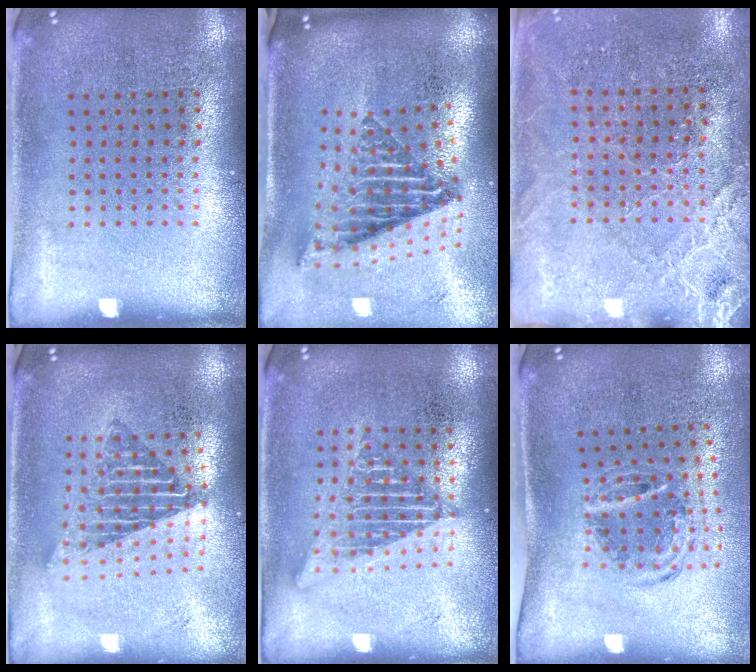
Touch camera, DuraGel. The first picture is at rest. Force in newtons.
{"total": 2.7, "press": 1.7, "slide": 2.1}
{"total": 2.8, "press": 2.8, "slide": 0.2}
{"total": 1.7, "press": 1.4, "slide": 1.0}
{"total": 2.0, "press": 2.0, "slide": 0.2}
{"total": 1.1, "press": 1.0, "slide": 0.5}